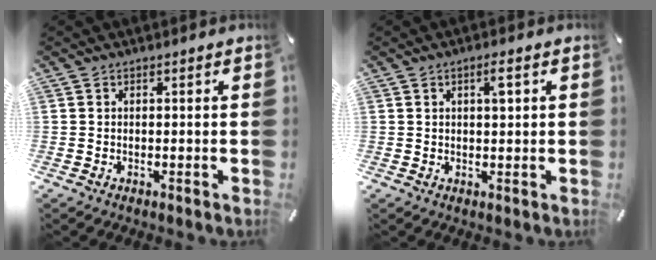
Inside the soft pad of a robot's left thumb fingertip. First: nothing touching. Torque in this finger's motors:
{"motor_torque": [0.14, -0.30, 0.05, 0.16, 0.01]}